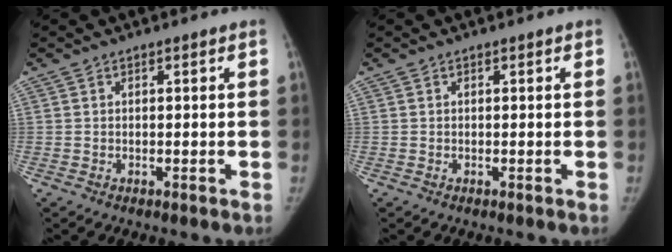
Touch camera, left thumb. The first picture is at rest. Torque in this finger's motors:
{"motor_torque": [0.21, -0.04, 0.34, -0.16, 0.07]}